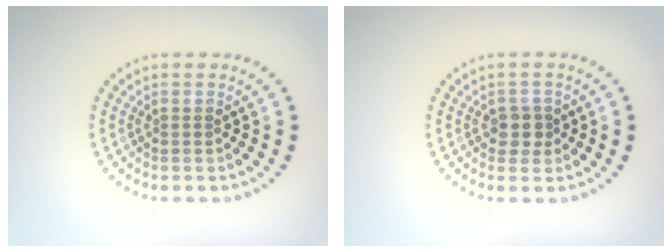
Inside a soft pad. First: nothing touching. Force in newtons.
{"total": 1.8, "press": 1.6, "slide": 0.7}